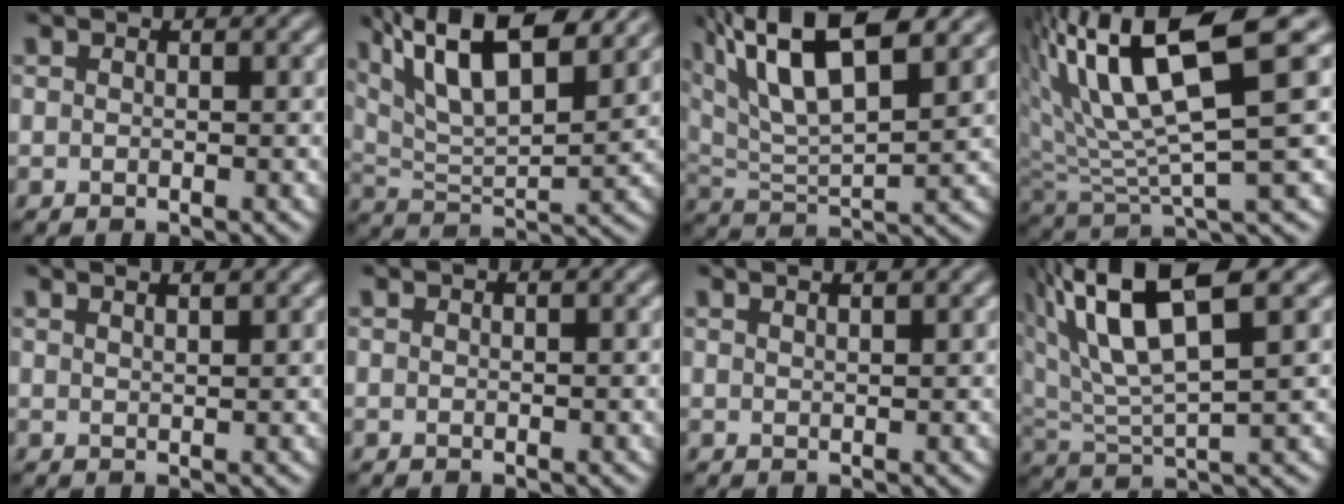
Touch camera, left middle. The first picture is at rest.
{"total": 12.4, "force": [7.6, 4.2, 8.8], "torque": [-0.153, 0.016, 0.110]}
{"total": 11.8, "force": [6.4, 4.0, 9.1], "torque": [-0.165, 0.019, 0.106]}
{"total": 11.3, "force": [4.6, 3.0, 9.9], "torque": [-0.195, 0.011, 0.092]}
{"total": 3.2, "force": [2.3, 1.2, 1.8], "torque": [-0.001, 0.030, -0.001]}
{"total": 0.0}
{"total": 2.7, "force": [1.9, 1.1, 1.5], "torque": [0.002, 0.023, -0.005]}
{"total": 9.8, "force": [4.2, 3.6, 8.1], "torque": [-0.170, 0.017, 0.080]}